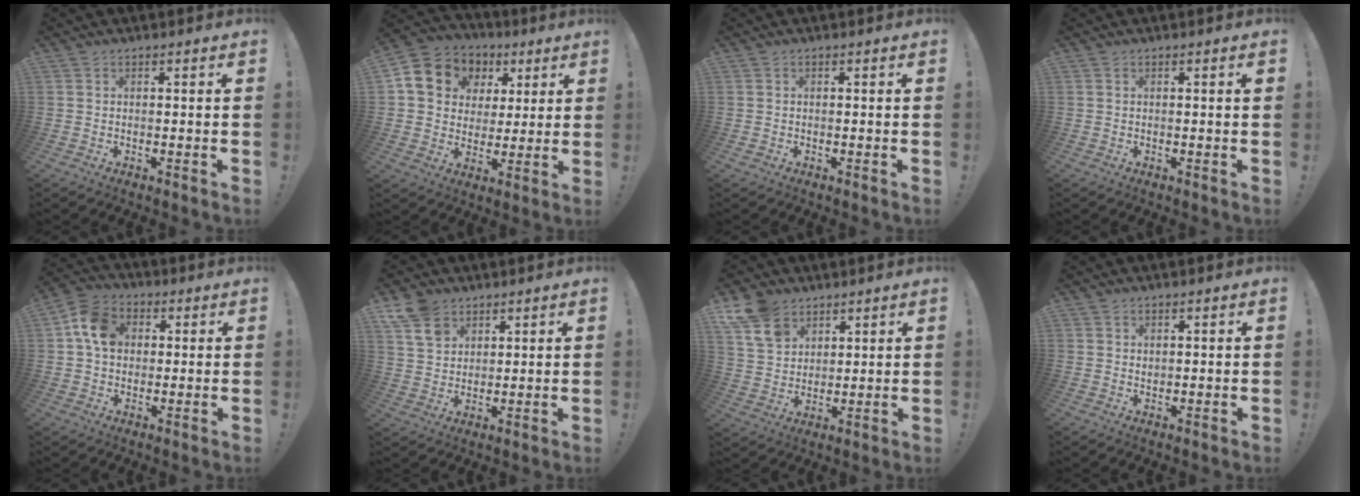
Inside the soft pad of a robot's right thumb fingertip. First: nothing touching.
{"total": 12.6, "force": [4.6, 10.7, 4.8], "torque": [-0.076, -0.016, 0.098]}
{"total": 0.6, "force": [-0.4, 0.4, 0.2], "torque": [-0.005, 0.003, -0.006]}
{"total": 0.8, "force": [0.2, -0.2, 0.7], "torque": [-0.010, 0.001, 0.000]}
{"total": 11.1, "force": [2.2, 8.7, 6.5], "torque": [-0.101, 0.015, 0.049]}
{"total": 9.2, "force": [6.0, 5.9, 3.8], "torque": [-0.068, -0.025, 0.119]}
{"total": 11.3, "force": [7.4, 7.3, 4.4], "torque": [-0.088, -0.032, 0.149]}
{"total": 1.0, "force": [0.8, 0.5, 0.3], "torque": [0.000, -0.003, 0.014]}